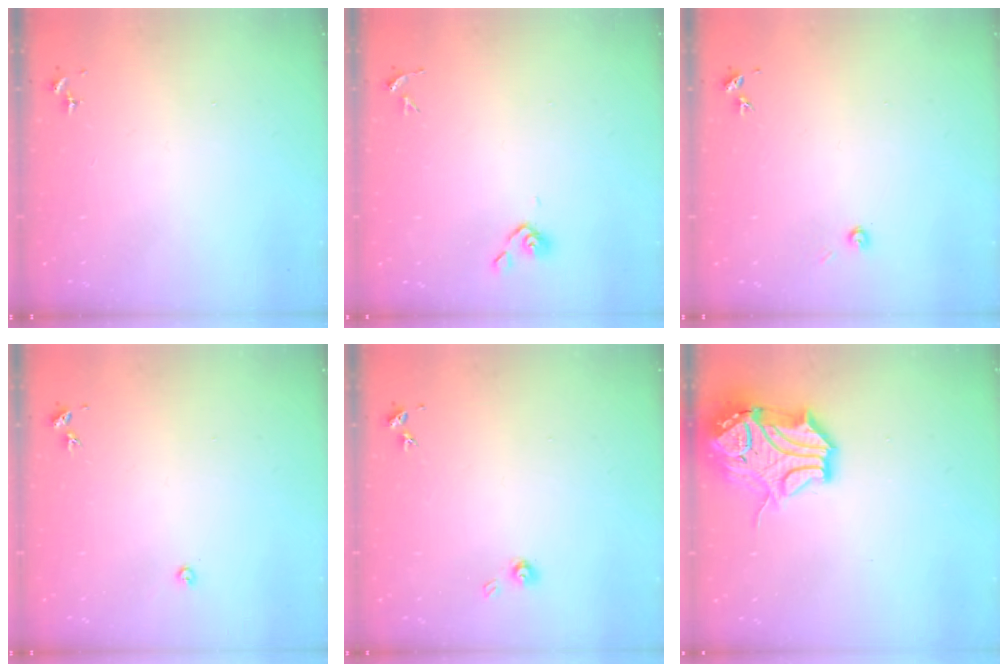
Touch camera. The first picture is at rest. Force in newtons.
{"total": 4.3, "press": 4.1, "slide": 1.3}
{"total": 3.9, "press": 3.9, "slide": 0.5}
{"total": 2.2, "press": 2.2, "slide": 0.3}
{"total": 4.0, "press": 4.0, "slide": 0.3}
{"total": 17.2, "press": 17.1, "slide": 2.0}